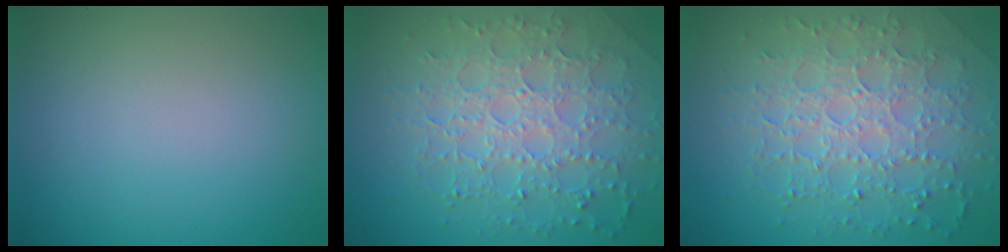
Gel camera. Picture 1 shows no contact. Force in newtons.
{"total": 7.3, "press": 5.4, "slide": 5.0}
{"total": 7.3, "press": 5.4, "slide": 5.0}